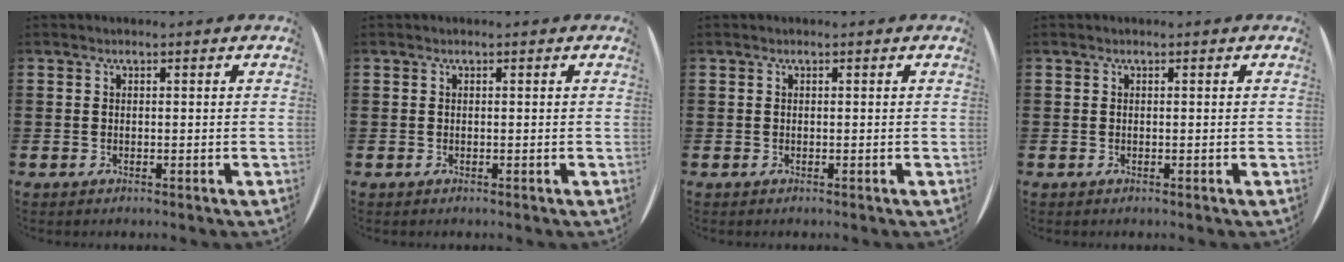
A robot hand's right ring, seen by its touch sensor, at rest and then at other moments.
{"total": 0.0}
{"total": 0.0}
{"total": 0.0}